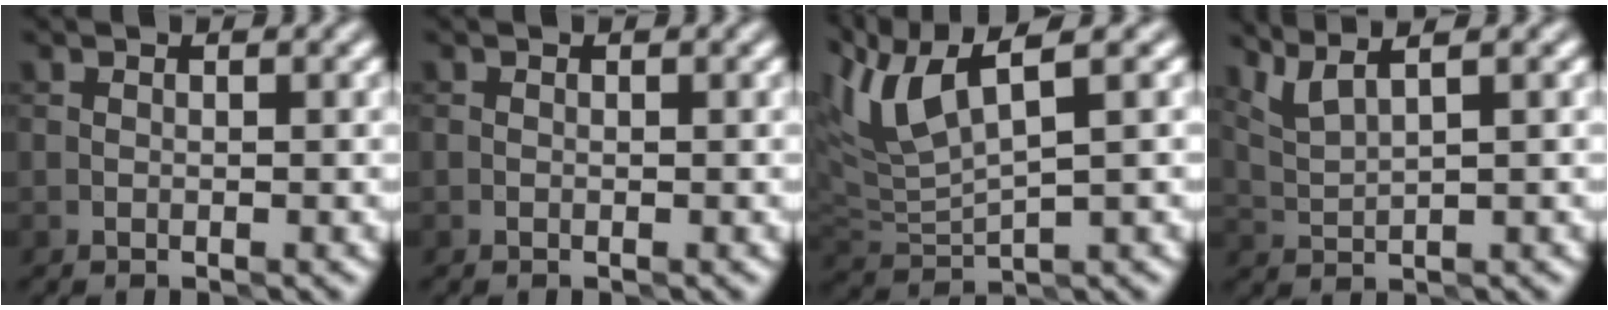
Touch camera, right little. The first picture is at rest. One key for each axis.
{"total": 0.0}
{"total": 6.0, "fx": 3.3, "fy": 1.3, "fz": 4.8, "tx": -0.111, "ty": 0.013, "tz": 0.069}
{"total": 3.2, "fx": 2.5, "fy": 0.4, "fz": 2.0, "tx": -0.039, "ty": 0.017, "tz": 0.051}